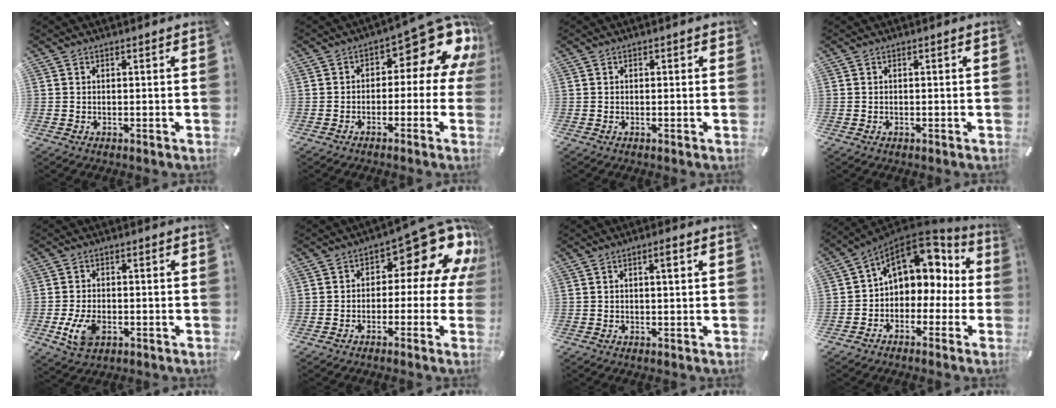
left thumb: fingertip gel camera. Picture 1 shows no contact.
{"total": 13.3, "force": [6.1, 5.9, 10.2], "torque": [-0.134, -0.049, 0.099]}
{"total": 0.5, "force": [-0.1, 0.2, 0.5], "torque": [-0.009, -0.001, -0.003]}
{"total": 0.5, "force": [-0.2, 0.3, 0.3], "torque": [-0.007, 0.000, -0.004]}
{"total": 7.1, "force": [-2.3, 4.5, 5.0], "torque": [-0.119, 0.002, -0.044]}
{"total": 15.8, "force": [7.4, 7.7, 11.6], "torque": [-0.145, -0.056, 0.117]}
{"total": 2.3, "force": [0.5, 0.6, 2.2], "torque": [-0.044, 0.006, 0.007]}
{"total": 12.0, "force": [4.6, 8.7, 6.9], "torque": [-0.110, -0.028, 0.083]}